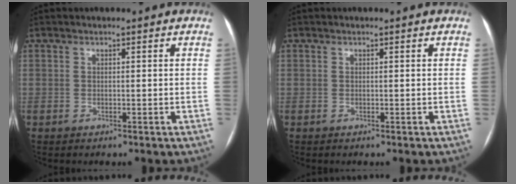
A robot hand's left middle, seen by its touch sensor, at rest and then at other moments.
{"total": 0.0}